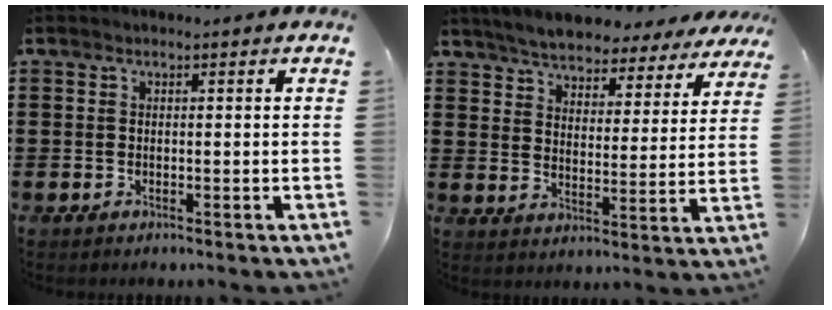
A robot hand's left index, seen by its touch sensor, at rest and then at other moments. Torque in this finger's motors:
{"motor_torque": [2.14, 0.00, 1.05, 0.21]}